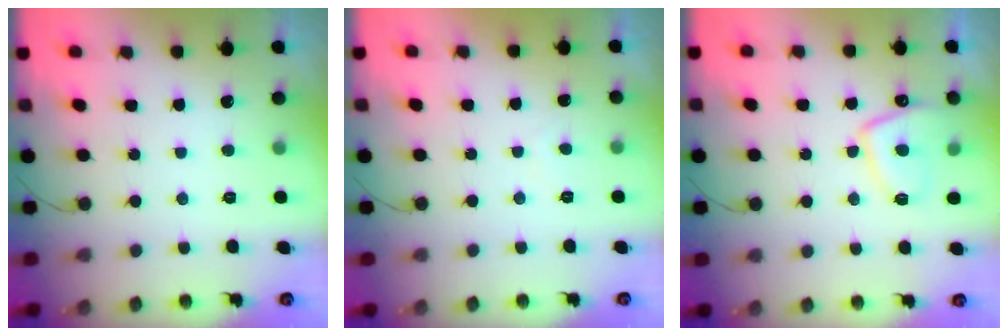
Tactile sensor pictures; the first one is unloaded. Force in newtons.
{"total": 0.6, "press": 0.5, "slide": 0.4}
{"total": 9.2, "press": 9.1, "slide": 1.2}